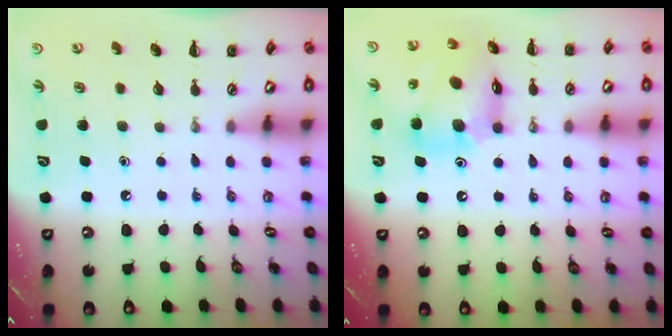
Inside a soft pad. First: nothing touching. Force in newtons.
{"total": 15.7, "press": 15.3, "slide": 3.4}